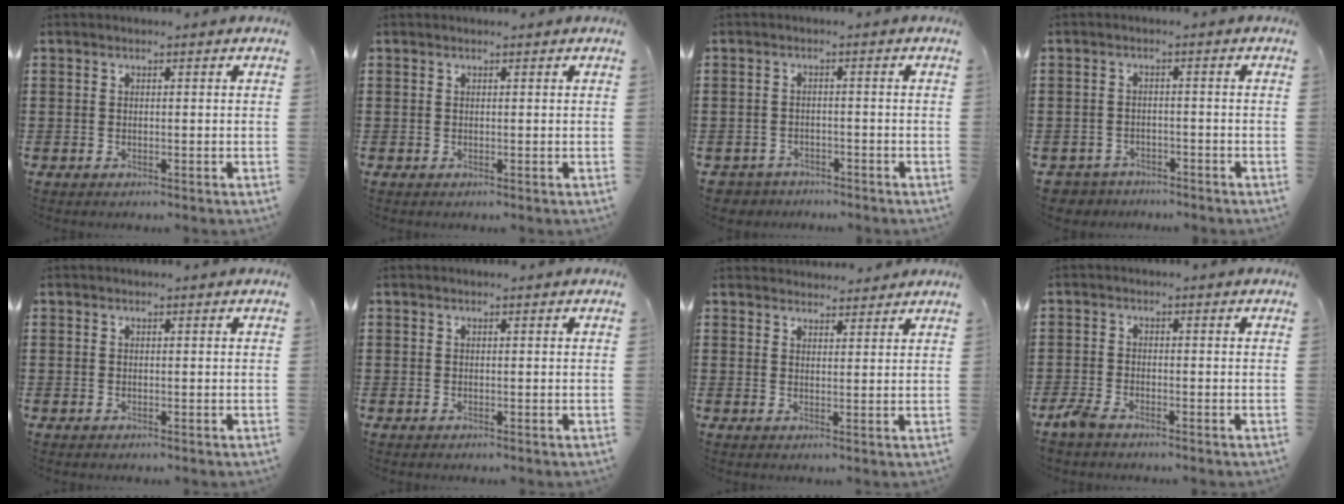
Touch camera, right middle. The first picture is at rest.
{"total": 0.0}
{"total": 2.5, "force": [-2.4, 0.7, -0.2], "torque": [-0.005, 0.000, -0.055]}
{"total": 2.7, "force": [-2.6, 0.6, -0.3], "torque": [-0.004, 0.000, -0.058]}
{"total": 0.0}
{"total": 0.0}
{"total": 2.8, "force": [2.8, 0.3, -0.4], "torque": [0.008, -0.007, 0.052]}
{"total": 2.6, "force": [-2.0, 0.8, 1.5], "torque": [-0.046, -0.002, -0.045]}